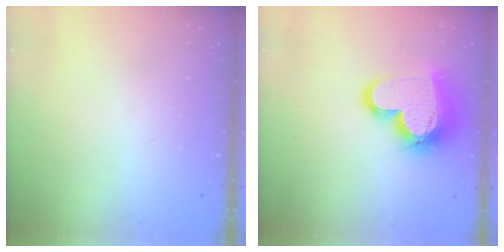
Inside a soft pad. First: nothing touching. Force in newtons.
{"total": 17.4, "press": 17.4, "slide": 1.3}